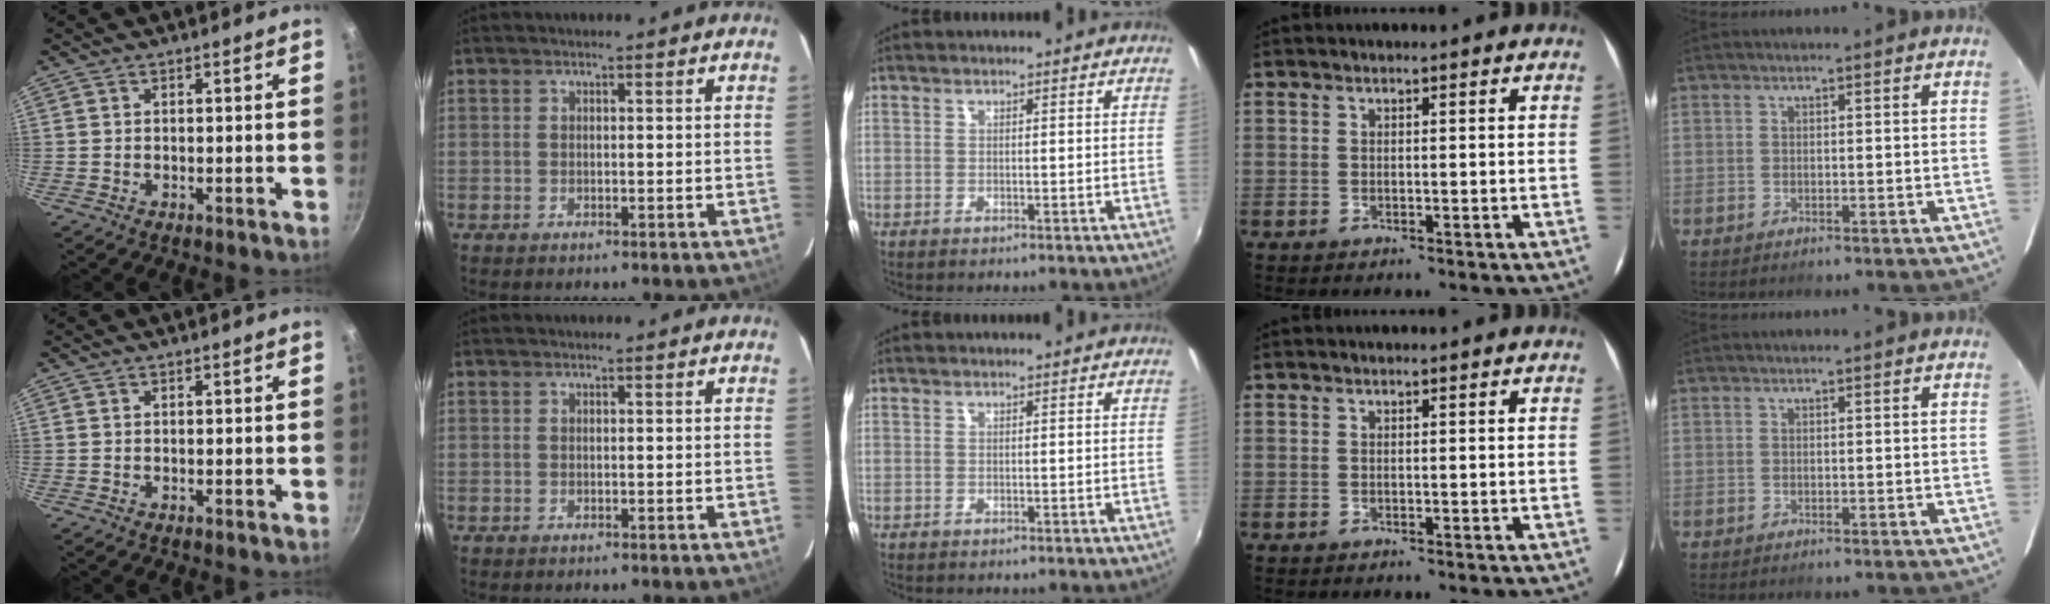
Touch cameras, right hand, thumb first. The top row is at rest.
{}